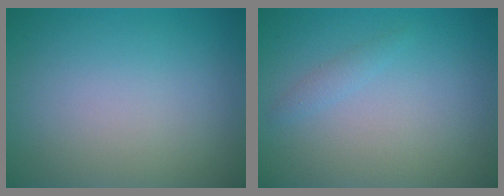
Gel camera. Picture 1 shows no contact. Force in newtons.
{"total": 0.8, "press": 0.8, "slide": 0.1}